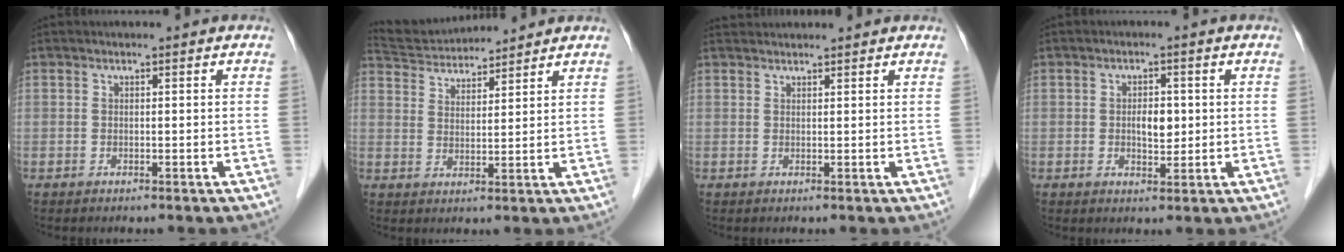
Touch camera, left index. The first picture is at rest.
{"total": 8.5, "force": [8.4, 0.8, 1.3], "torque": [-0.035, 0.027, 0.147]}
{"total": 3.8, "force": [3.7, 0.3, 0.6], "torque": [-0.009, 0.033, 0.053]}
{"total": 3.4, "force": [0.1, 1.8, 2.9], "torque": [-0.046, 0.002, 0.005]}